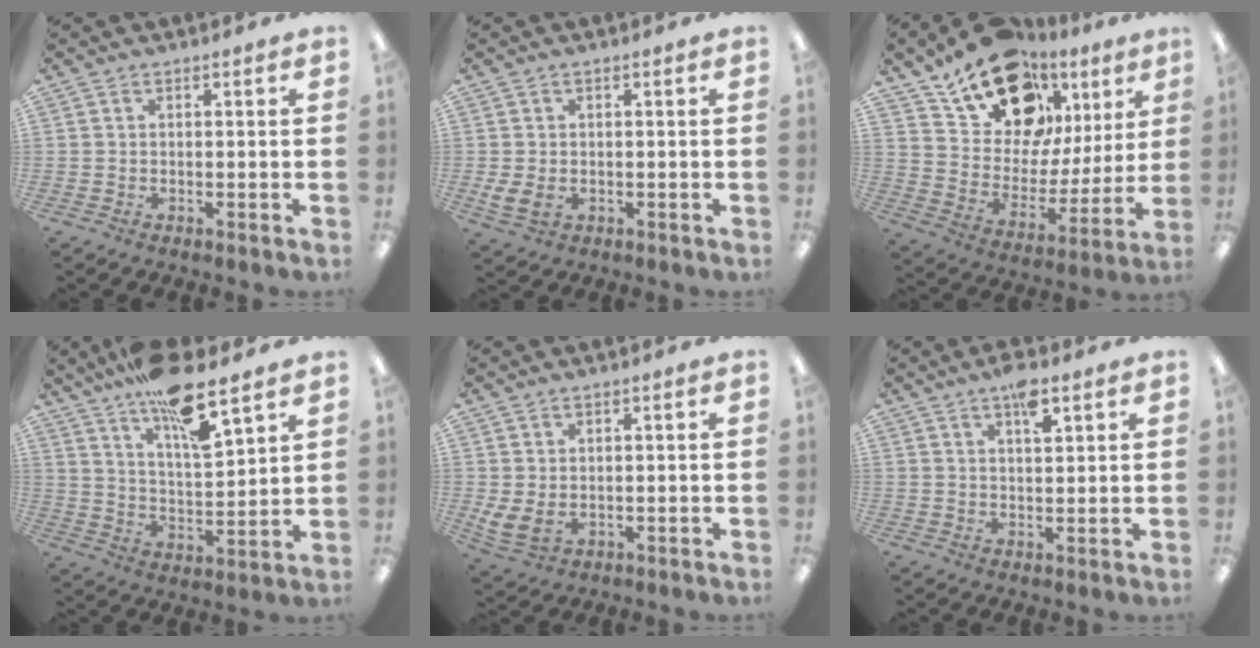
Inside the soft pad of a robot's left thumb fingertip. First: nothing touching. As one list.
[{"total": 3.8, "force": [-0.4, 2.6, 2.8], "torque": [-0.060, -0.006, -0.011]}, {"total": 19.4, "force": [13.4, 11.4, 8.0], "torque": [-0.142, -0.075, 0.245]}, {"total": 14.8, "force": [11.1, 3.2, 9.2], "torque": [-0.157, -0.064, 0.185]}, {"total": 4.4, "force": [1.1, 2.9, 3.1], "torque": [-0.070, -0.011, 0.019]}, {"total": 5.4, "force": [3.5, 1.8, 3.6], "torque": [-0.056, -0.012, 0.057]}]